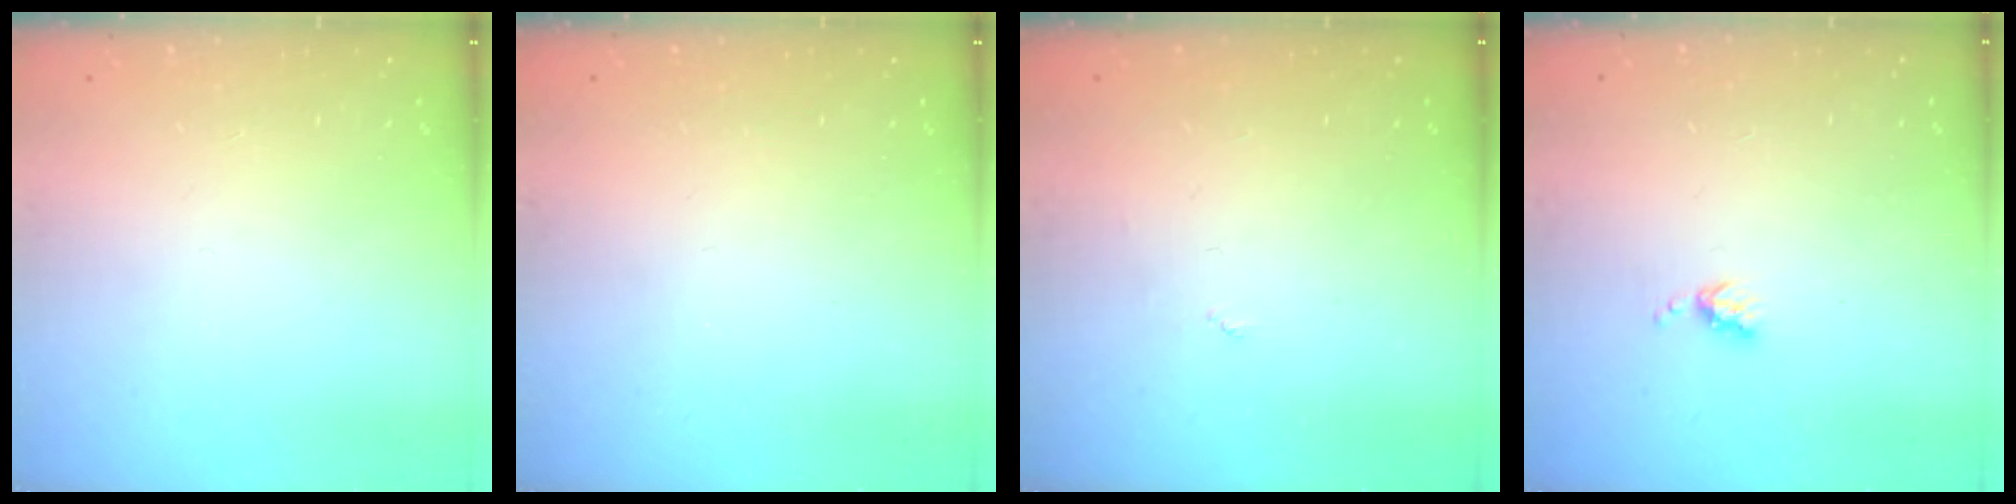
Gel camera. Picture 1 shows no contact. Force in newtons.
{"total": 0.0}
{"total": 2.7, "press": 2.7, "slide": 0.4}
{"total": 3.9, "press": 3.9, "slide": 0.5}